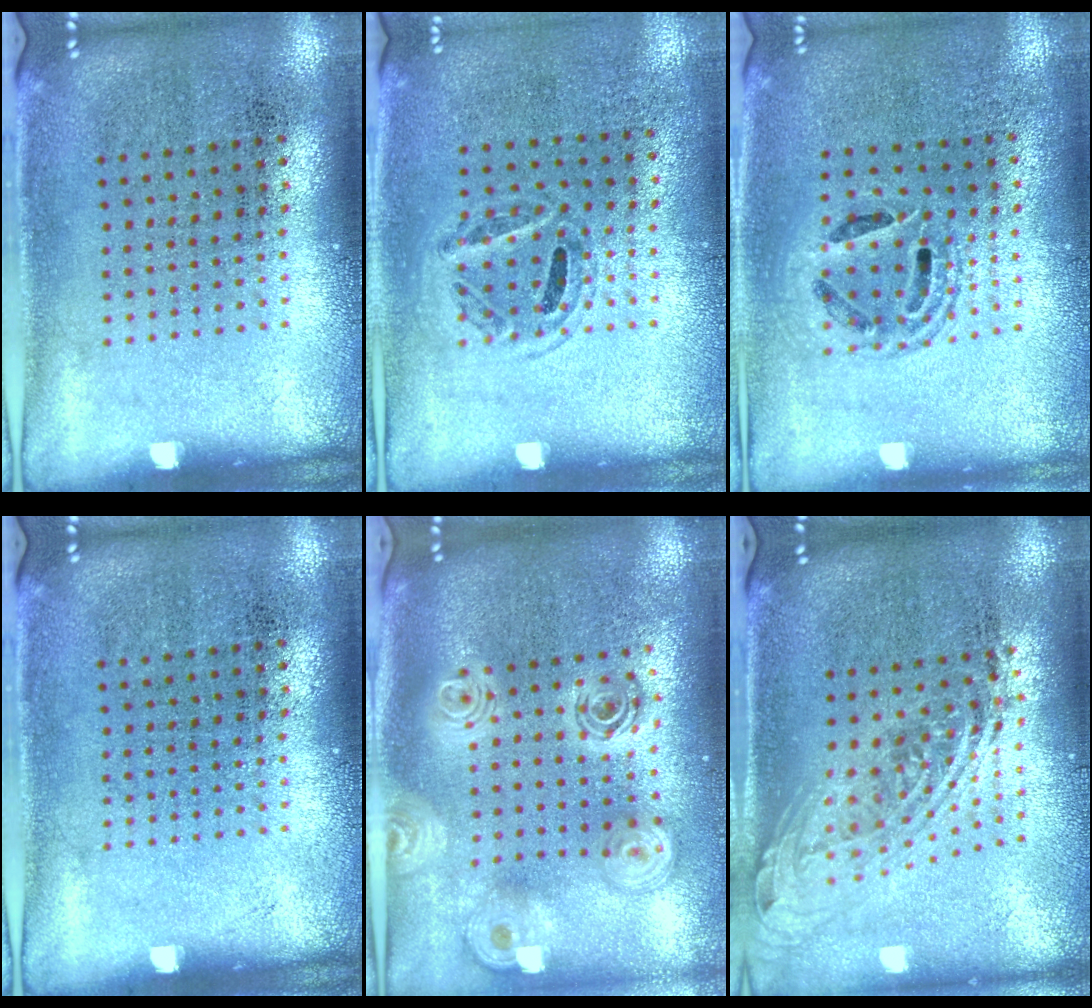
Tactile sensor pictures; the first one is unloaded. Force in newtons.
{"total": 1.0, "press": 0.7, "slide": 0.6}
{"total": 1.4, "press": 1.2, "slide": 0.7}
{"total": 0.0}
{"total": 2.4, "press": 1.9, "slide": 1.5}
{"total": 2.1, "press": 1.5, "slide": 1.4}